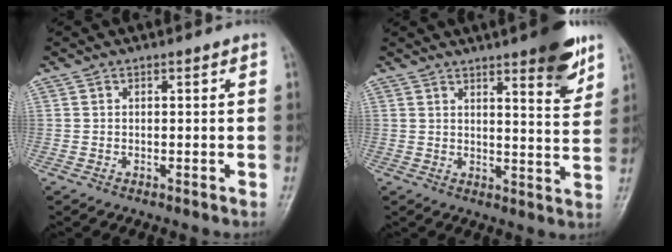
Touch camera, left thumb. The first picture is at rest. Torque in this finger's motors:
{"motor_torque": [1.68, 0.84, 0.87, -1.01, 0.02]}